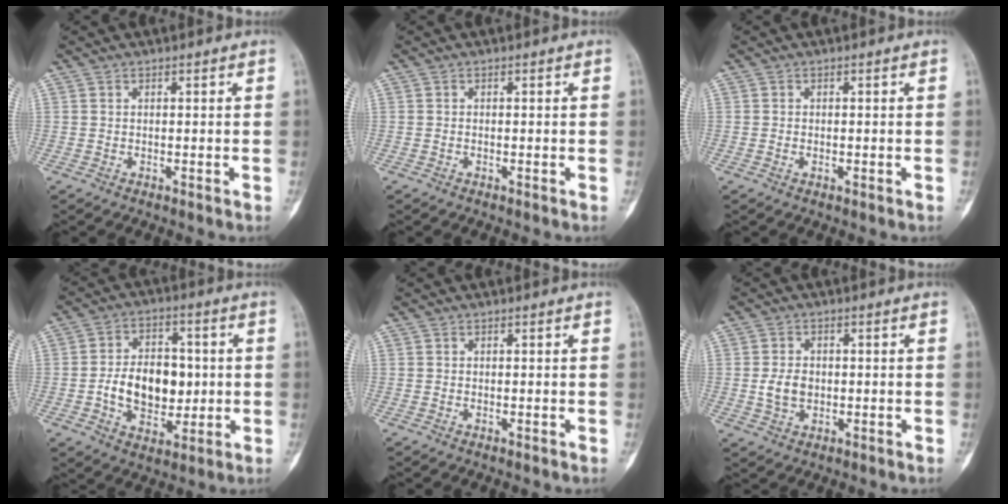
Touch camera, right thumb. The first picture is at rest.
{"total": 0.0}
{"total": 0.9, "force": [-0.2, 0.6, 0.6], "torque": [-0.008, 0.006, -0.004]}
{"total": 12.9, "force": [-0.8, 8.7, 9.4], "torque": [-0.118, 0.015, -0.010]}
{"total": 0.0}
{"total": 4.6, "force": [-0.3, 3.4, 3.1], "torque": [-0.050, 0.002, -0.005]}